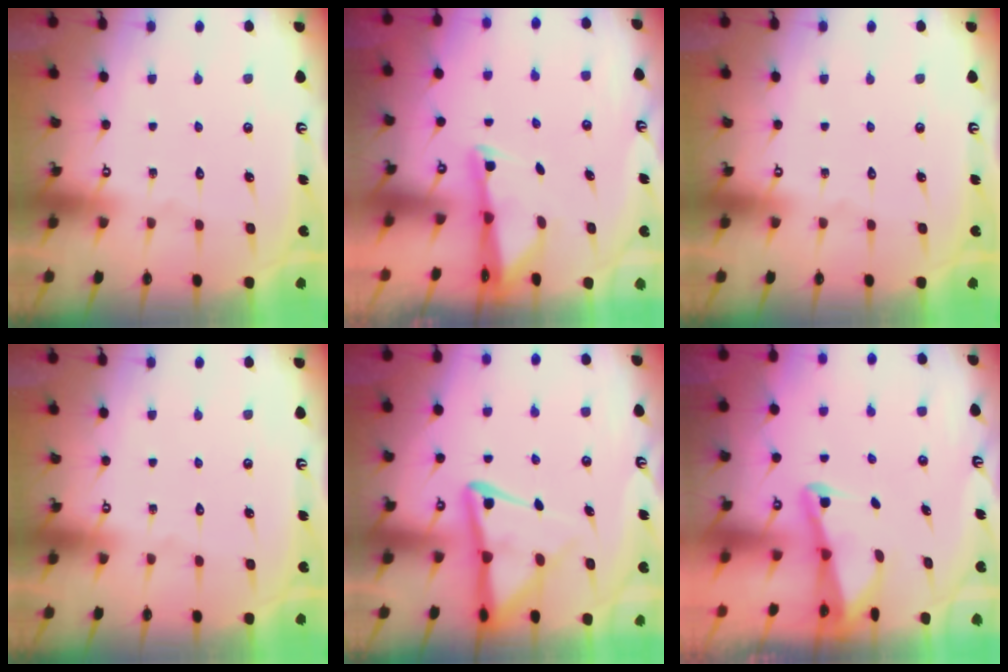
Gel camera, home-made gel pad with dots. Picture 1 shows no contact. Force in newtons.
{"total": 1.8, "press": 1.8, "slide": 0.4}
{"total": 0.0}
{"total": 0.0}
{"total": 8.7, "press": 8.6, "slide": 1.0}
{"total": 2.1, "press": 2.1, "slide": 0.3}